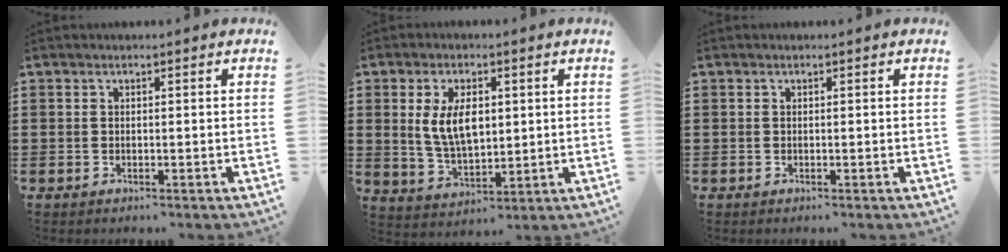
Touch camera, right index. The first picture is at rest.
{"total": 7.6, "force": [1.4, 4.0, 6.4], "torque": [-0.131, 0.005, 0.021]}
{"total": 0.0}